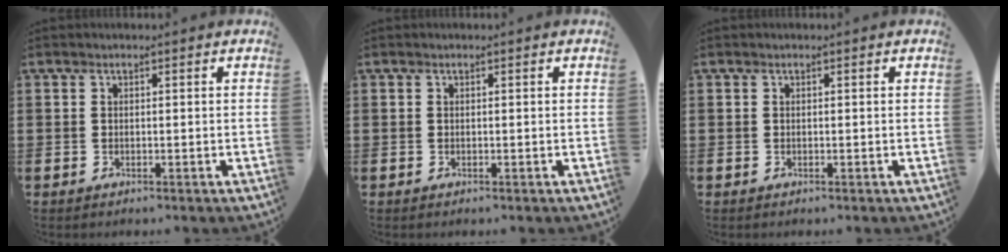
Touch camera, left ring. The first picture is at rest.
{"total": 0.0}
{"total": 0.0}